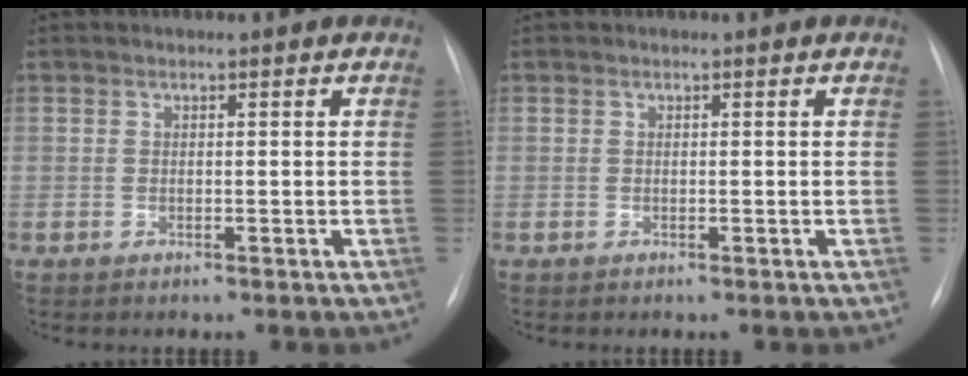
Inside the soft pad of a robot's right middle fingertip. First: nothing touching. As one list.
[{"total": 0.0}]